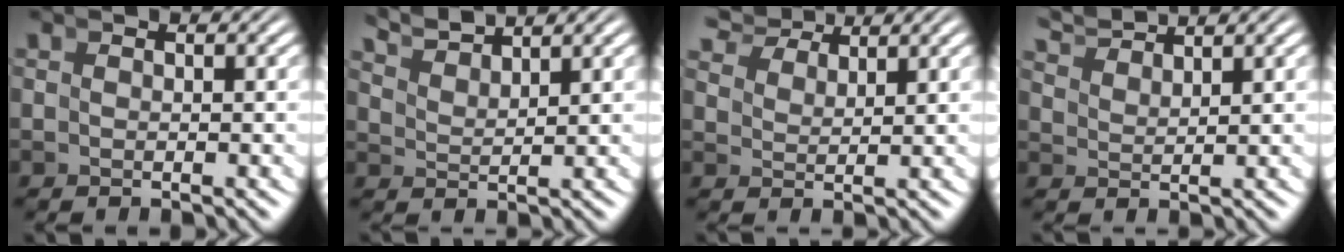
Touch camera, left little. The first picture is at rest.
{"total": 3.7, "force": [3.6, 0.3, 1.0], "torque": [-0.019, 0.010, 0.064]}
{"total": 4.7, "force": [4.5, 0.7, 1.2], "torque": [-0.010, 0.023, 0.073]}
{"total": 3.7, "force": [3.6, 0.0, 0.7], "torque": [-0.010, 0.014, 0.066]}